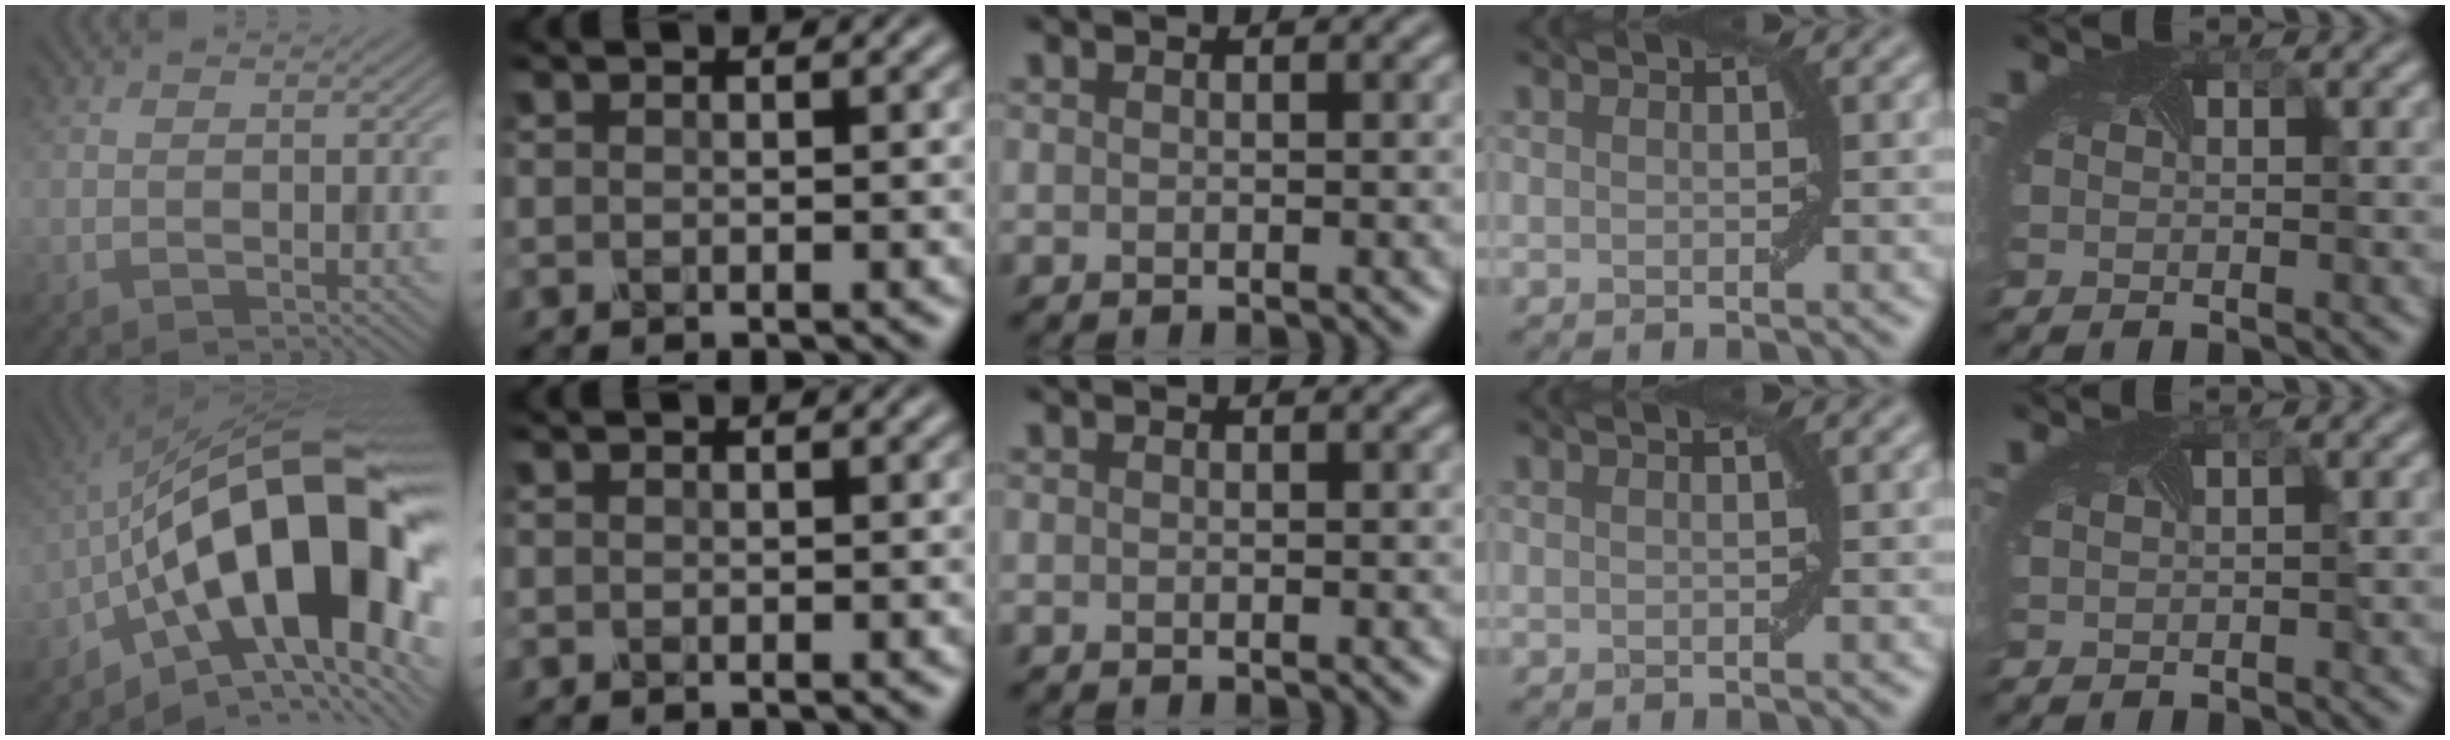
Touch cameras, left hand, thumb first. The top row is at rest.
{"thumb": {"total": 19.6, "force": [-3.6, 8.9, 17.1], "torque": [-0.265, 0.021, -0.063]}, "ring": {"total": 0.5, "force": [0.2, -0.1, 0.5], "torque": [-0.009, 0.006, 0.001]}, "little": {"total": 1.6, "force": [0.6, 0.7, 1.3], "torque": [-0.004, 0.012, -0.002]}}